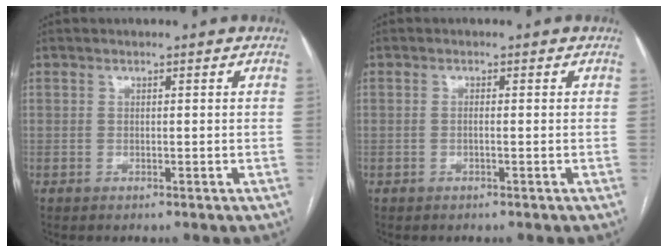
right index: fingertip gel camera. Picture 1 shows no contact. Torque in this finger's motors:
{"motor_torque": [-0.37, 0.07, -0.09, 0.00]}